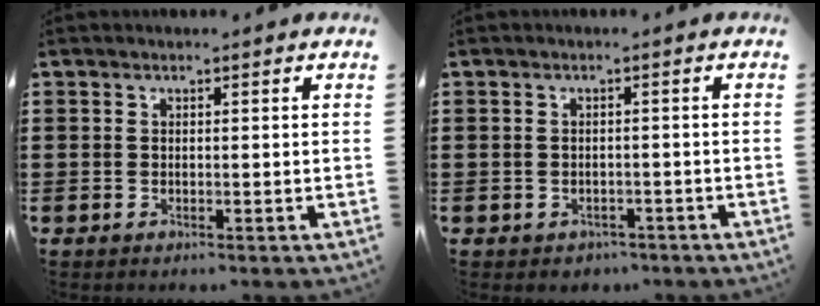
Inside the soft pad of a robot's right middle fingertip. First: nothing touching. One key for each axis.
{"total": 1.0, "fx": -0.8, "fy": 0.5, "fz": -0.1, "tx": -0.004, "ty": 0.001, "tz": -0.019}